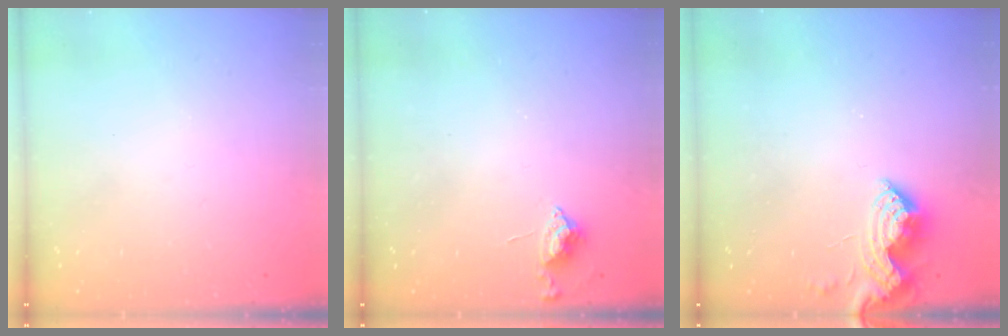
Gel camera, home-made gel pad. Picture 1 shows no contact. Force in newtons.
{"total": 6.8, "press": 6.8, "slide": 0.8}
{"total": 11.6, "press": 11.6, "slide": 1.0}